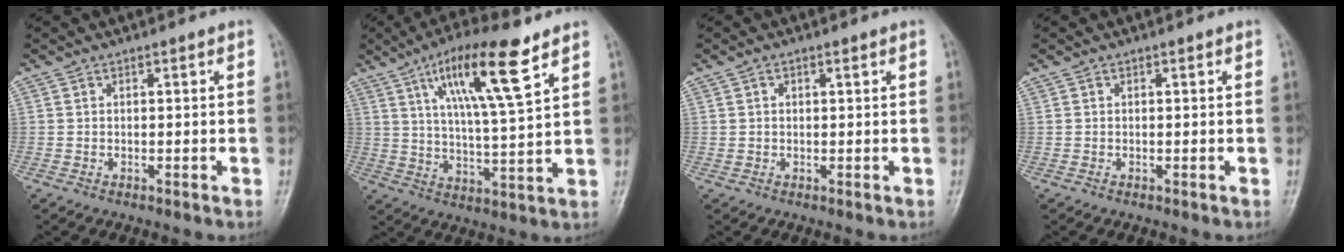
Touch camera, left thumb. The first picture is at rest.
{"total": 15.0, "force": [8.0, 2.6, 12.4], "torque": [-0.210, -0.030, 0.140]}
{"total": 1.2, "force": [0.5, 0.9, 0.5], "torque": [0.000, 0.001, 0.008]}
{"total": 0.0}